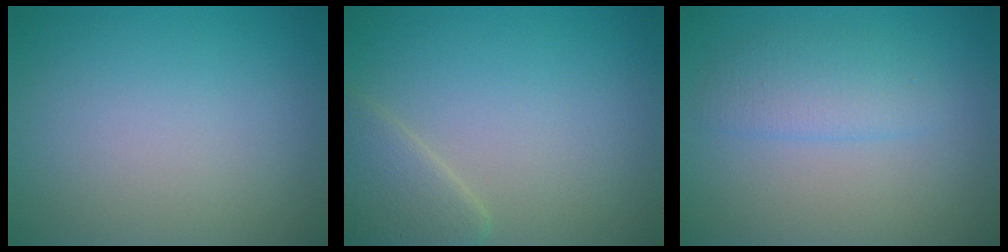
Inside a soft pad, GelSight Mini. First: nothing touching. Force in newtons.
{"total": 2.7, "press": 2.6, "slide": 0.2}
{"total": 2.4, "press": 2.4, "slide": 0.1}